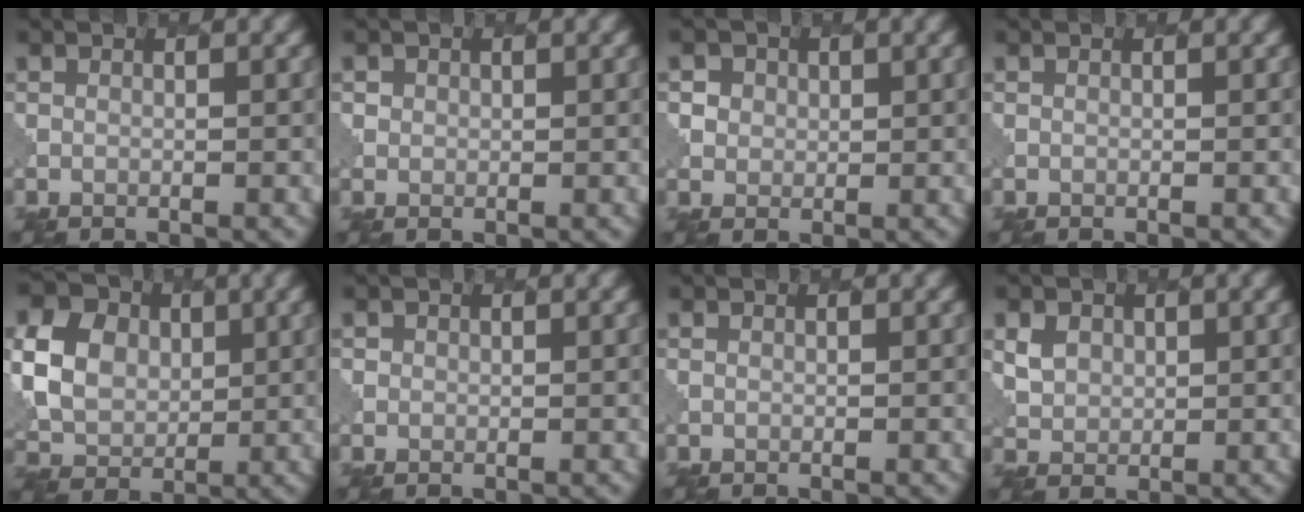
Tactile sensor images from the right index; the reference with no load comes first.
{"total": 1.1, "force": [0.5, 1.0, -0.1], "torque": [0.008, -0.002, 0.005]}
{"total": 3.4, "force": [1.8, 2.7, 0.8], "torque": [-0.017, 0.008, 0.023]}
{"total": 0.0}
{"total": 7.9, "force": [1.5, 6.5, 4.3], "torque": [-0.113, 0.013, 0.017]}
{"total": 0.9, "force": [0.3, 0.8, -0.1], "torque": [0.011, -0.002, 0.002]}
{"total": 0.0}
{"total": 2.6, "force": [1.3, 2.1, 0.9], "torque": [-0.023, 0.003, 0.020]}